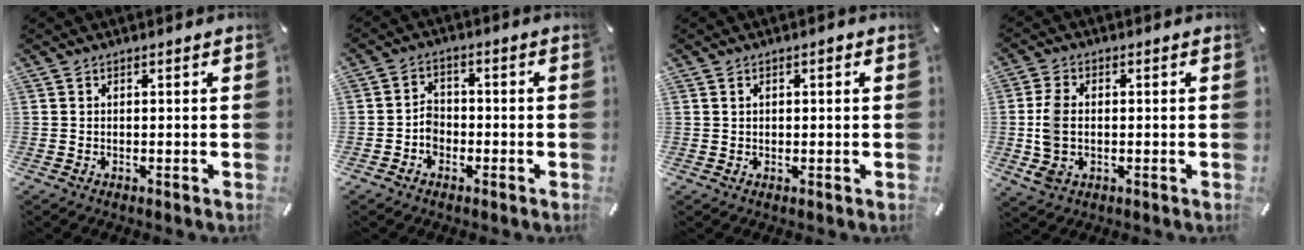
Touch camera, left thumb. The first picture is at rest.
{"total": 4.0, "force": [-1.7, 3.2, 1.7], "torque": [-0.029, 0.011, -0.032]}
{"total": 1.4, "force": [0.2, 1.0, 1.0], "torque": [-0.020, 0.006, 0.002]}
{"total": 8.1, "force": [-0.4, 5.6, 5.8], "torque": [-0.134, 0.005, -0.007]}